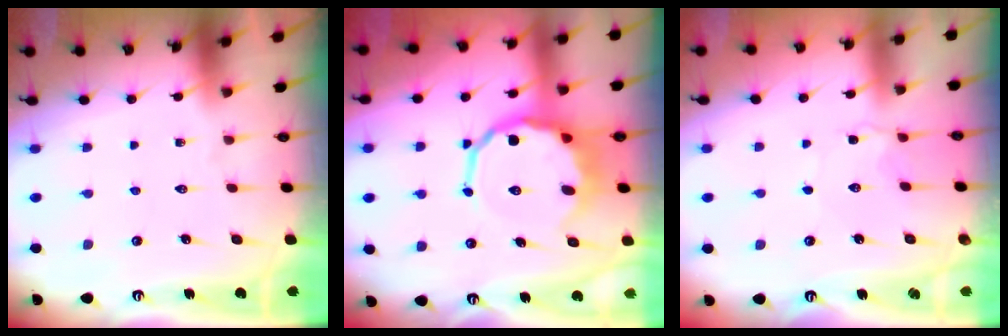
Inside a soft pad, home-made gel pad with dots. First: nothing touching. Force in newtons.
{"total": 10.4, "press": 10.0, "slide": 3.1}
{"total": 2.2, "press": 2.2, "slide": 0.3}